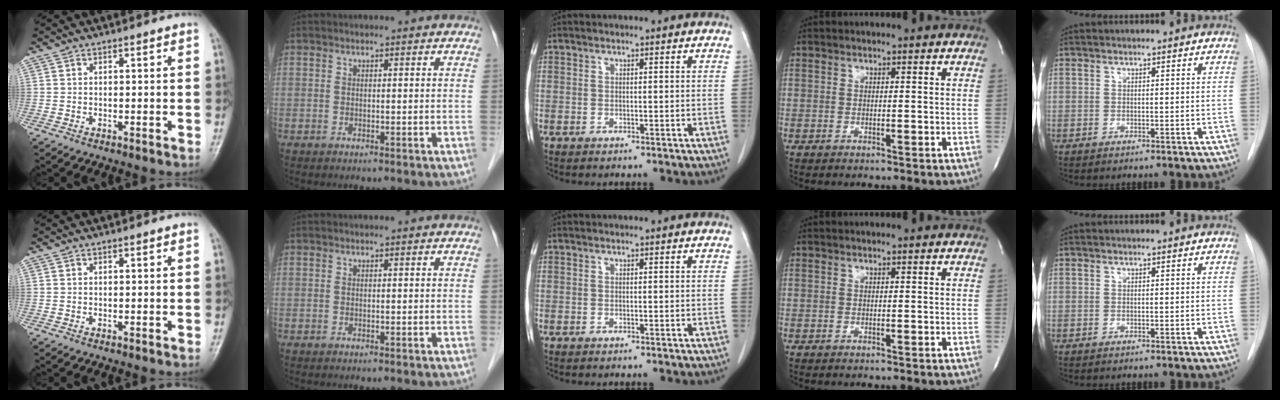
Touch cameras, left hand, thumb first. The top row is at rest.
{}